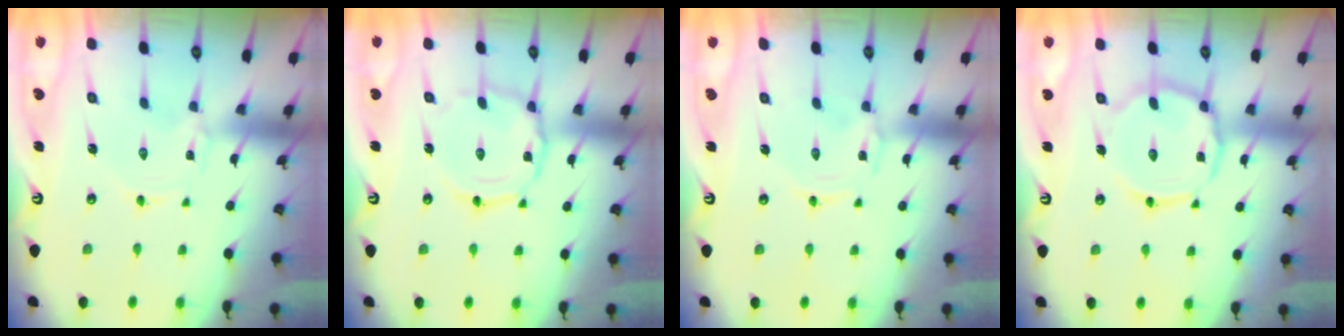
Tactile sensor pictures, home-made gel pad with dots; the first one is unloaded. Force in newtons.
{"total": 9.1, "press": 9.0, "slide": 0.5}
{"total": 1.4, "press": 1.3, "slide": 0.5}
{"total": 14.3, "press": 14.3, "slide": 1.0}